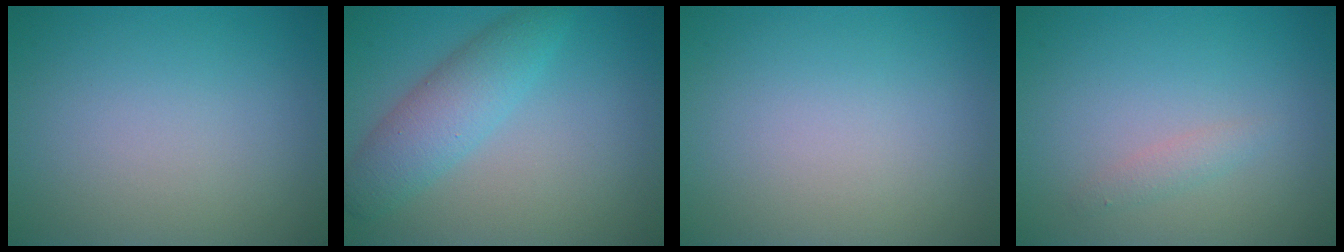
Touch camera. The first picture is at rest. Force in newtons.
{"total": 4.2, "press": 4.2, "slide": 0.1}
{"total": 0.0}
{"total": 1.1, "press": 1.1, "slide": 0.0}